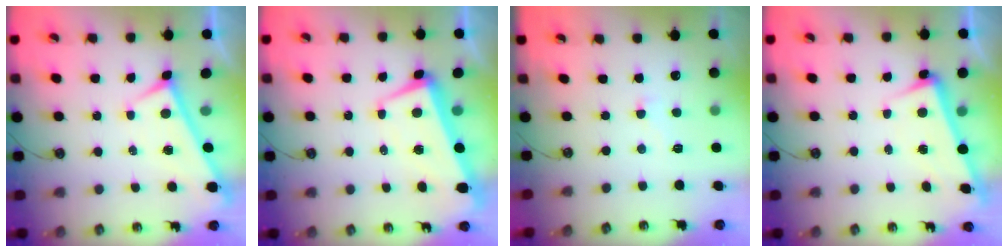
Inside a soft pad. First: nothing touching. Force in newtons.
{"total": 3.7, "press": 3.0, "slide": 2.1}
{"total": 2.7, "press": 2.5, "slide": 1.1}
{"total": 2.3, "press": 2.2, "slide": 0.7}